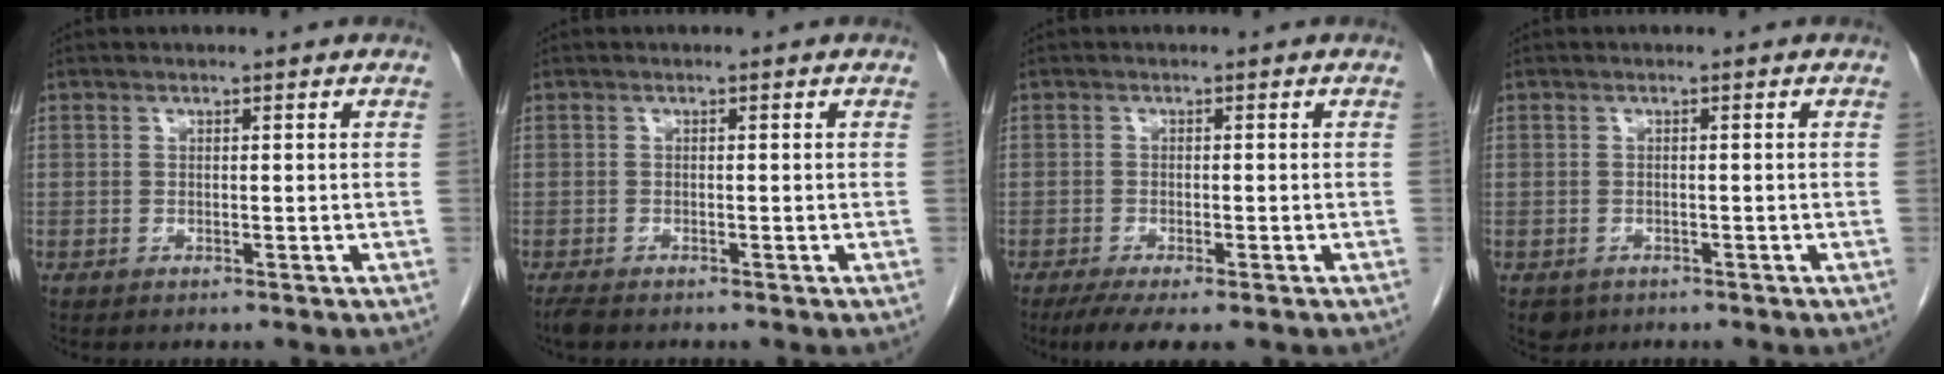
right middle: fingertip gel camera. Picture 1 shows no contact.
{"total": 1.6, "force": [-1.3, 0.4, 0.8], "torque": [-0.023, -0.006, -0.024]}
{"total": 5.3, "force": [-3.7, 1.2, 3.6], "torque": [-0.059, -0.015, -0.056]}
{"total": 2.1, "force": [-1.3, 1.6, 0.5], "torque": [-0.008, 0.002, -0.015]}